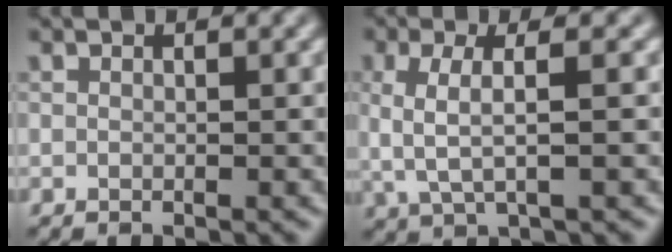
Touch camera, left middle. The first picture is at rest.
{"total": 3.6, "force": [0.2, 1.1, 3.5], "torque": [-0.070, 0.000, 0.004]}